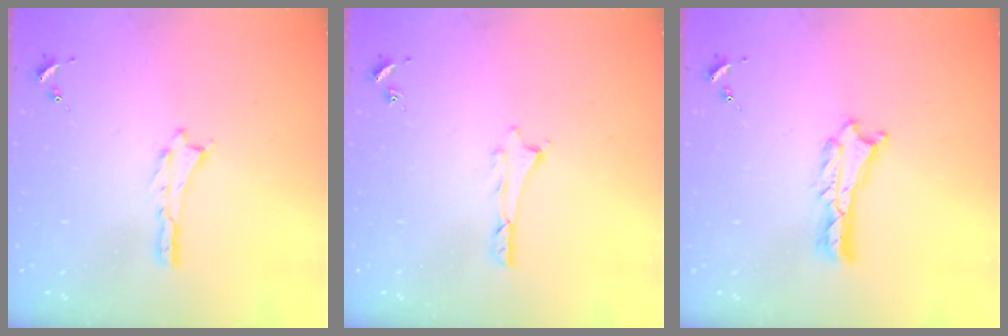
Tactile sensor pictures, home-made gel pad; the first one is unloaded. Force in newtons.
{"total": 0.6, "press": 0.5, "slide": 0.2}
{"total": 1.3, "press": 1.3, "slide": 0.1}